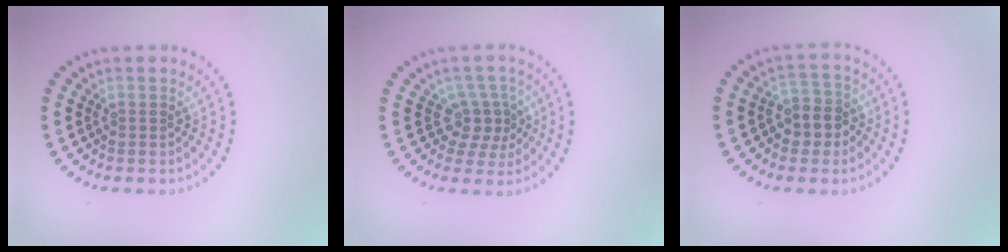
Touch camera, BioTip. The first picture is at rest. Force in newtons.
{"total": 2.8, "press": 2.1, "slide": 1.8}
{"total": 2.9, "press": 2.6, "slide": 1.2}